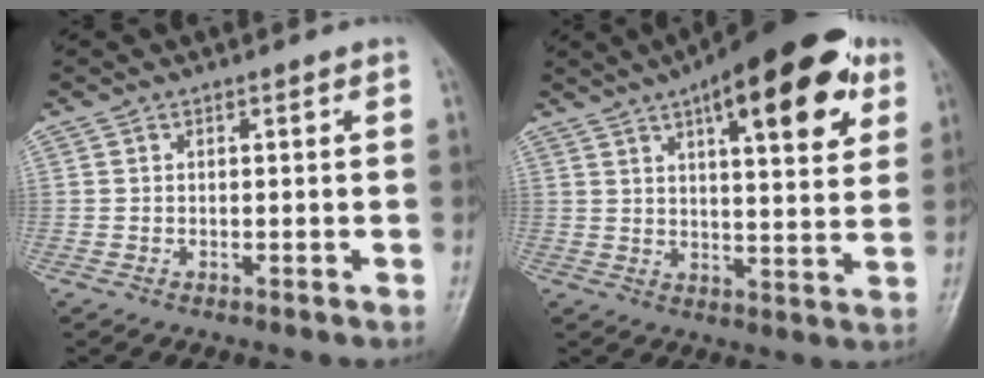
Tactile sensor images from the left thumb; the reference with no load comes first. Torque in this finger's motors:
{"motor_torque": [0.66, 0.66, 1.64, -1.12, 0.25]}